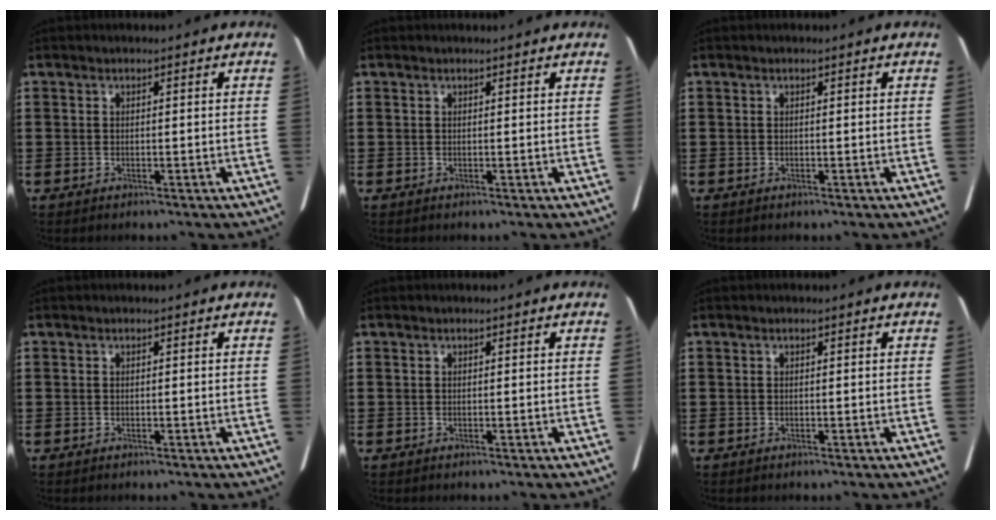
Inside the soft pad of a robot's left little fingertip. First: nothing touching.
{"total": 0.0}
{"total": 0.0}
{"total": 0.0}
{"total": 0.0}
{"total": 0.0}